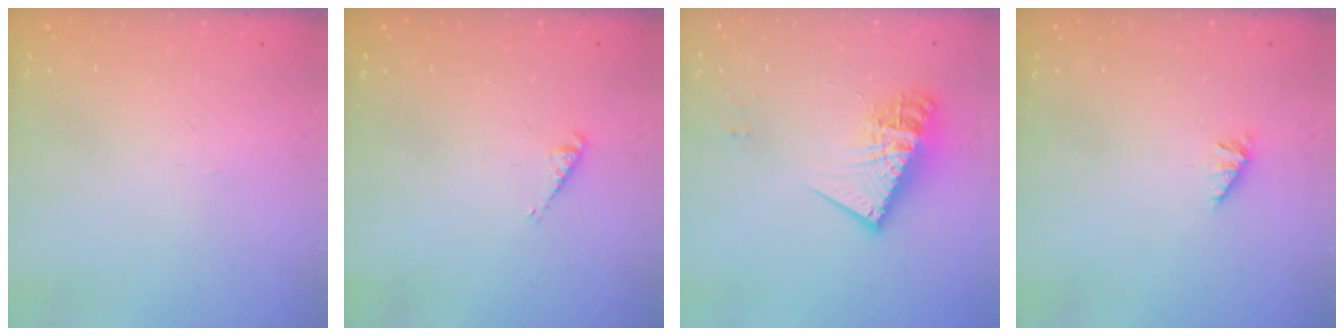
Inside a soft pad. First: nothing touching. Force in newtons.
{"total": 2.8, "press": 2.8, "slide": 0.4}
{"total": 17.8, "press": 17.8, "slide": 1.0}
{"total": 1.9, "press": 1.9, "slide": 0.4}